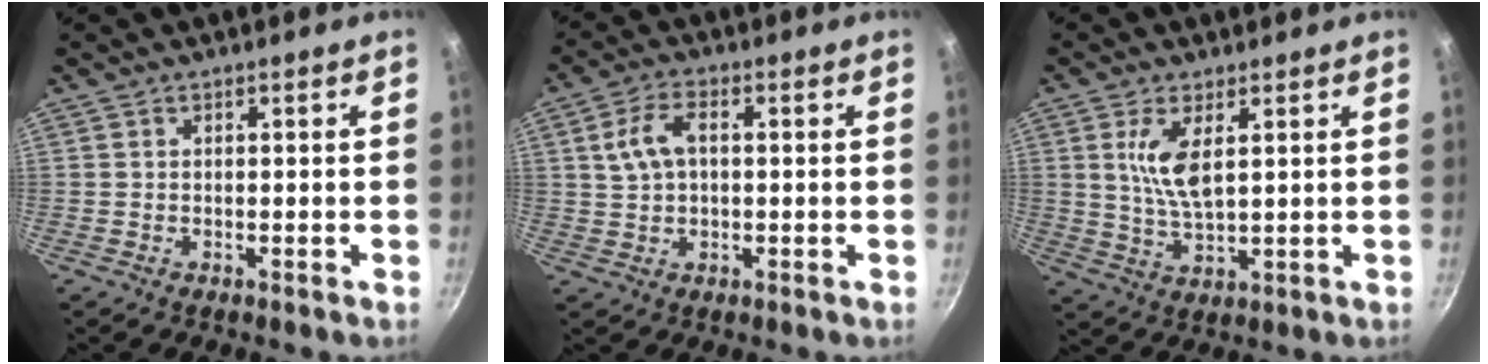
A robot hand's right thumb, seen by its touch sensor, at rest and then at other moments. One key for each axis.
{"total": 6.7, "fx": 1.1, "fy": 4.0, "fz": 5.3, "tx": -0.099, "ty": 0.016, "tz": 0.019}
{"total": 7.3, "fx": 2.3, "fy": 2.8, "fz": 6.3, "tx": -0.122, "ty": -0.018, "tz": 0.052}